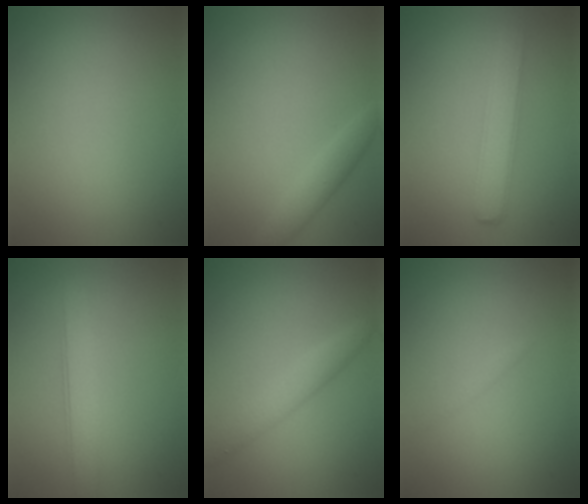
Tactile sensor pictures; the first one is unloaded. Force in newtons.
{"total": 2.2, "press": 2.2, "slide": 0.1}
{"total": 2.9, "press": 2.9, "slide": 0.1}
{"total": 2.7, "press": 2.7, "slide": 0.0}
{"total": 2.8, "press": 2.8, "slide": 0.0}
{"total": 0.5, "press": 0.5, "slide": 0.0}